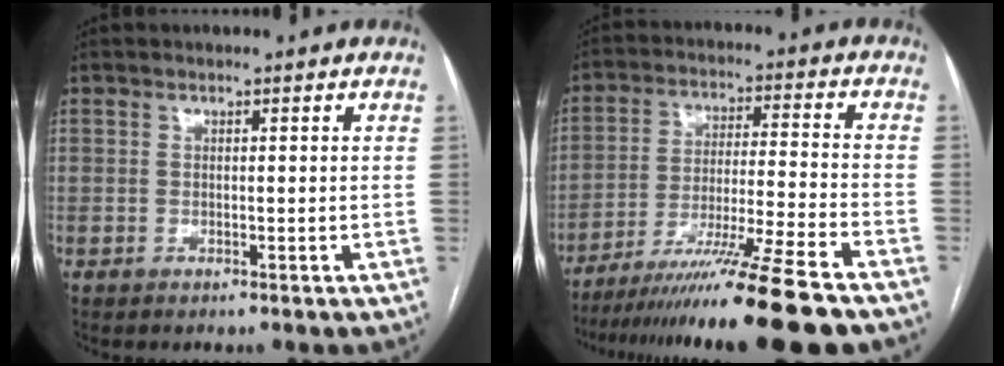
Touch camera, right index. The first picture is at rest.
{"total": 16.9, "force": [-13.5, -2.6, 9.9], "torque": [-0.163, -0.038, -0.222]}